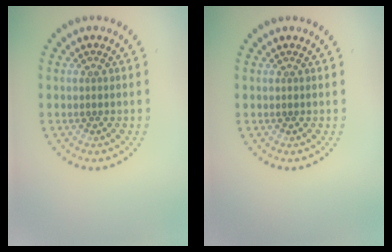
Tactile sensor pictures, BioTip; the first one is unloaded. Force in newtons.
{"total": 0.0}